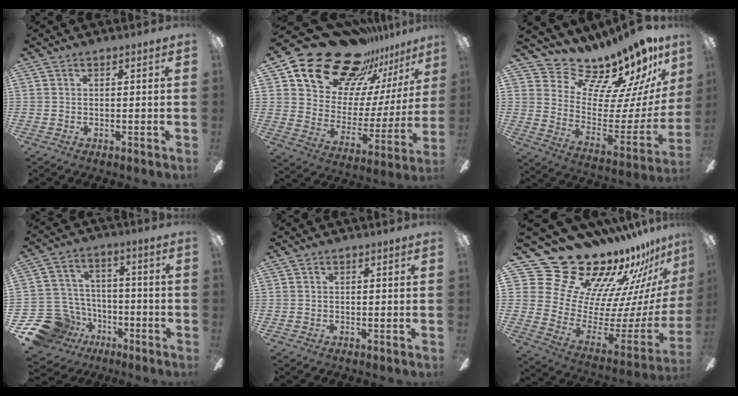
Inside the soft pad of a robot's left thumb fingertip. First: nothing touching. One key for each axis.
{"total": 23.5, "fx": 18.9, "fy": 11.9, "fz": 7.4, "tx": -0.138, "ty": -0.130, "tz": 0.354}
{"total": 14.6, "fx": 13.2, "fy": 4.8, "fz": 3.7, "tx": -0.062, "ty": -0.131, "tz": 0.228}
{"total": 16.5, "fx": -8.2, "fy": 12.9, "fz": 6.0, "tx": -0.145, "ty": 0.055, "tz": -0.124}
{"total": 0.0}
{"total": 24.0, "fx": 21.2, "fy": 9.5, "fz": 6.3, "tx": -0.092, "ty": -0.191, "tz": 0.416}